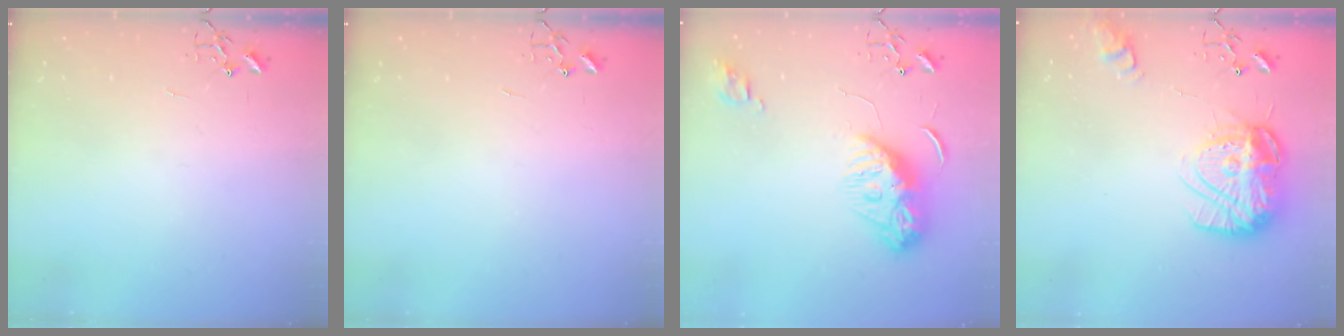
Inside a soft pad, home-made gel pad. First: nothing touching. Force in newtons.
{"total": 0.0}
{"total": 11.8, "press": 11.7, "slide": 1.1}
{"total": 16.5, "press": 16.4, "slide": 1.5}